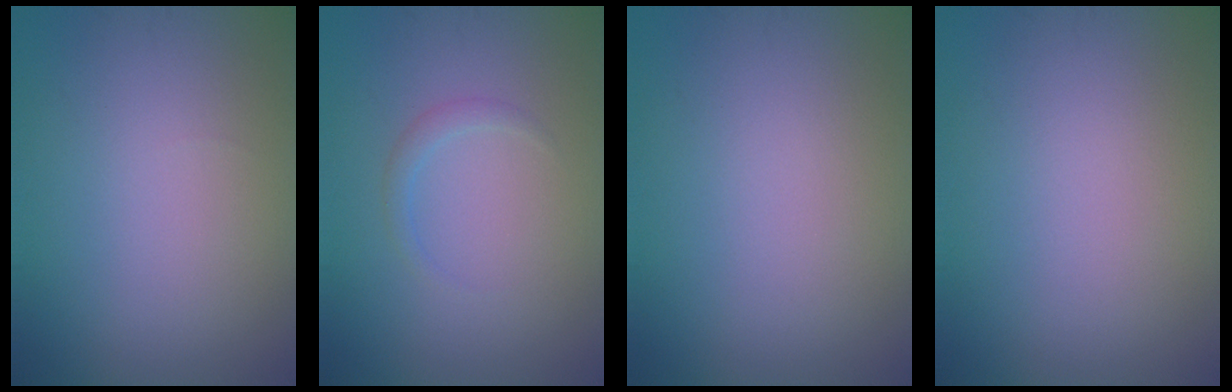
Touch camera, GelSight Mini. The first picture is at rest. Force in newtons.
{"total": 1.1, "press": 1.1, "slide": 0.1}
{"total": 0.0}
{"total": 0.0}